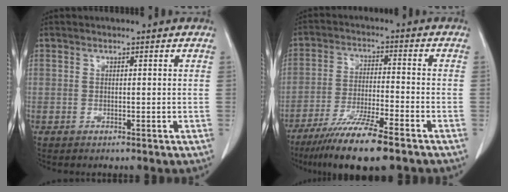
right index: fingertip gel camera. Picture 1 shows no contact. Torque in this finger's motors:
{"motor_torque": [0.09, -0.09, 0.54, 0.18]}